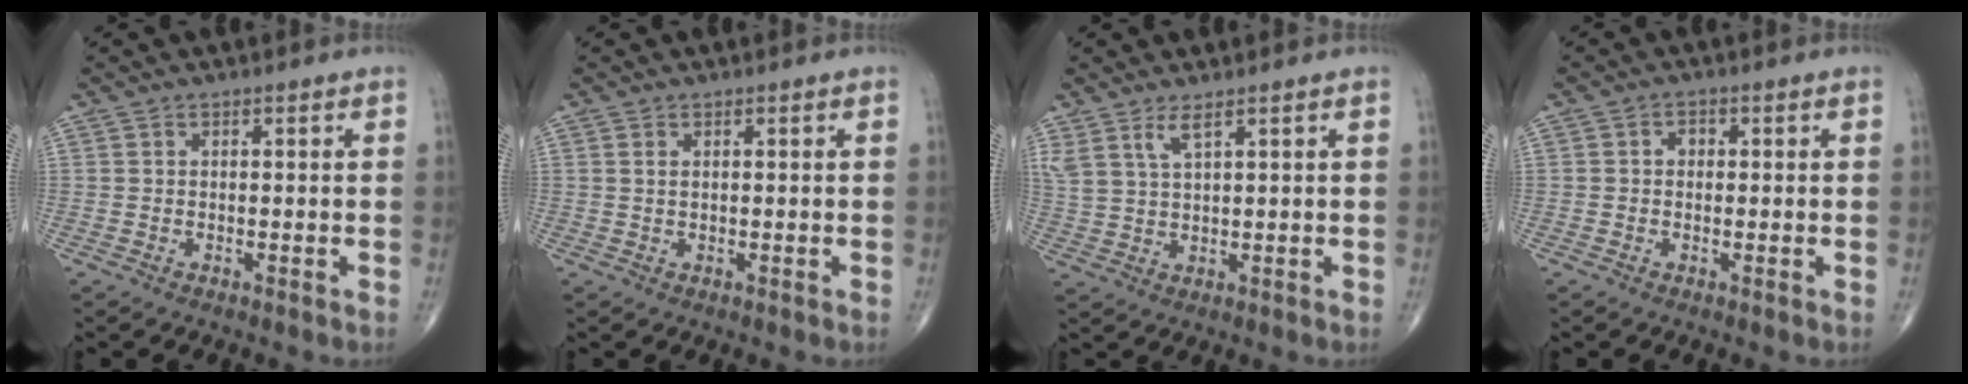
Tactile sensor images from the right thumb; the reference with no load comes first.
{"total": 0.9, "force": [0.4, 0.5, 0.7], "torque": [-0.017, 0.003, 0.011]}
{"total": 4.5, "force": [3.0, 1.1, 3.2], "torque": [-0.073, -0.014, 0.068]}
{"total": 1.6, "force": [0.1, 1.3, 1.0], "torque": [-0.007, 0.005, -0.003]}